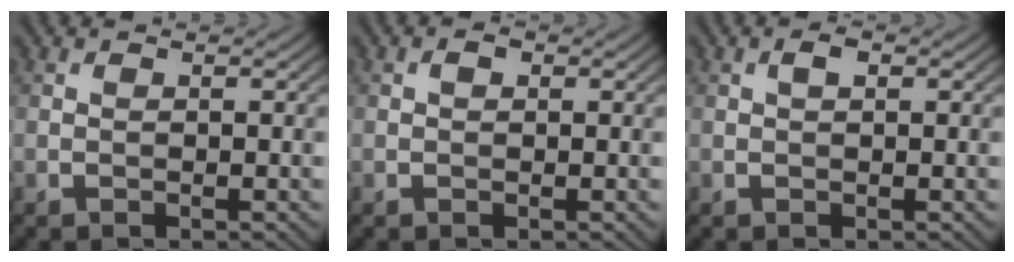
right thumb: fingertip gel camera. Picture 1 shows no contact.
{"total": 0.9, "force": [0.2, 0.7, 0.6], "torque": [-0.010, 0.001, 0.000]}
{"total": 1.2, "force": [0.4, 0.6, 1.0], "torque": [-0.018, 0.003, 0.005]}